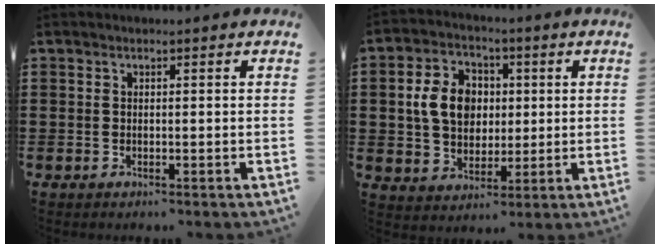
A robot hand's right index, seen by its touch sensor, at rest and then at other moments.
{"total": 8.7, "force": [1.1, 6.9, 5.2], "torque": [-0.119, 0.015, 0.013]}